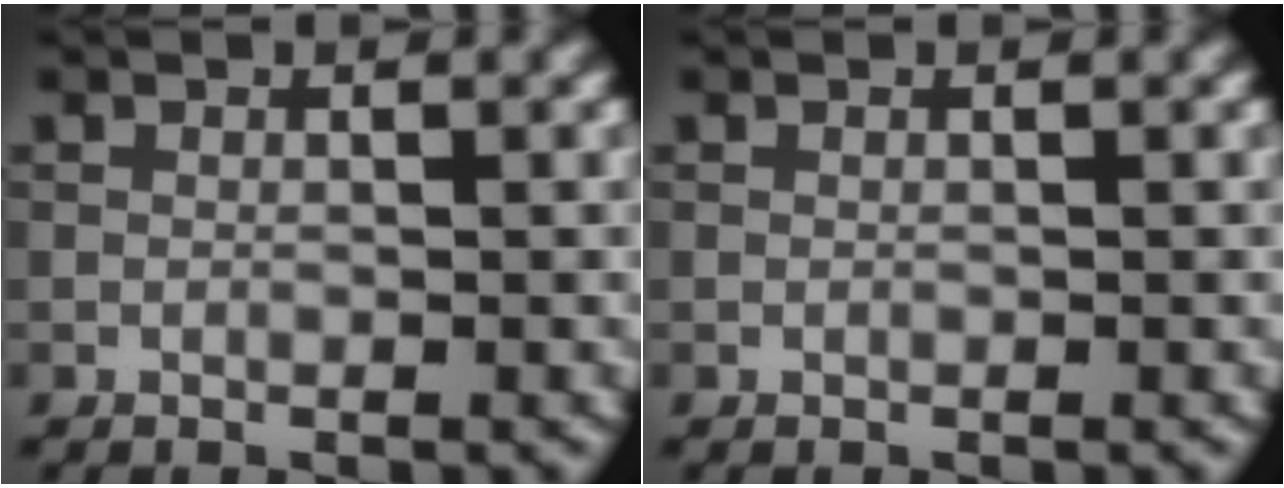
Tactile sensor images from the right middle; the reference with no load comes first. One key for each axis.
{"total": 0.0}